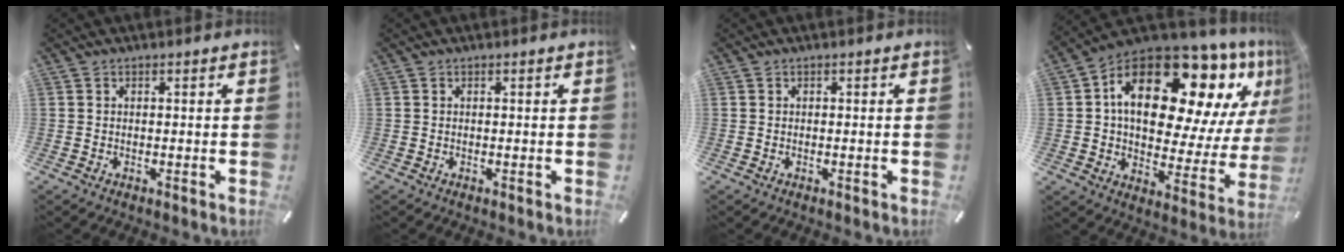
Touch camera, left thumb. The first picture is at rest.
{"total": 0.0}
{"total": 0.0}
{"total": 23.4, "force": [11.0, 12.8, 16.2], "torque": [-0.251, -0.065, 0.185]}